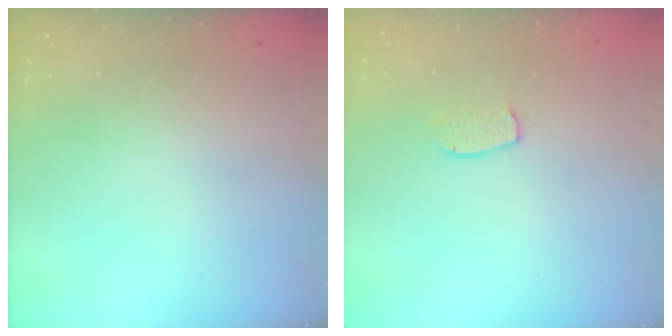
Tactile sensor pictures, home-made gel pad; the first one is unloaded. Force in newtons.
{"total": 5.7, "press": 5.7, "slide": 0.4}